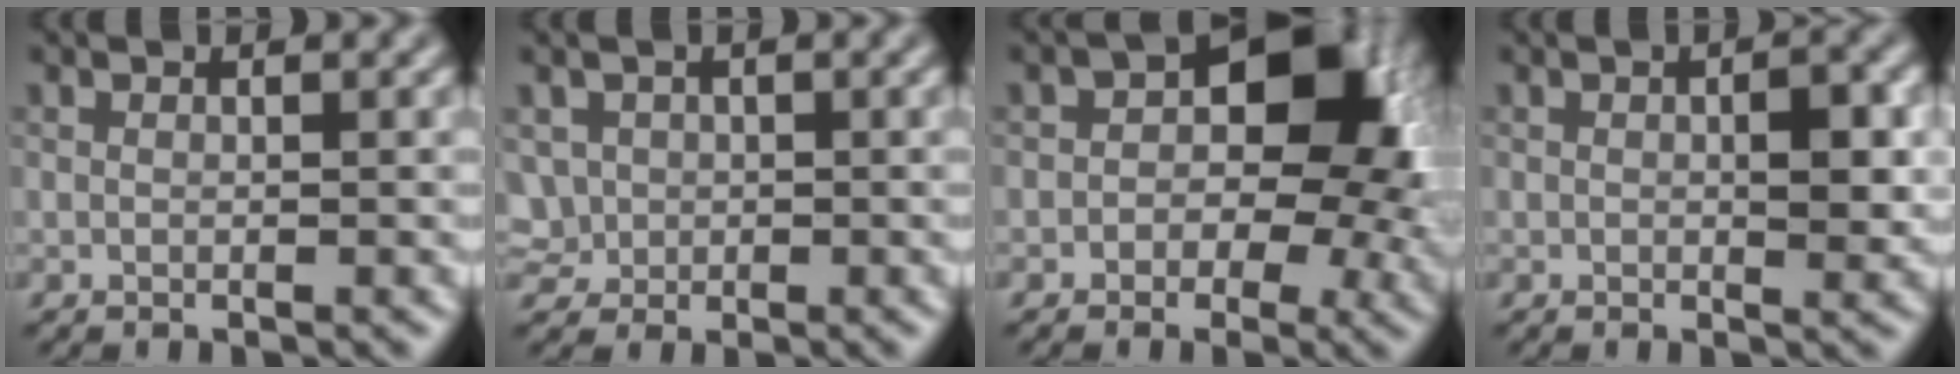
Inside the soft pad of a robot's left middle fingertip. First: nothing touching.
{"total": 1.3, "force": [-0.3, 1.3, 0.0], "torque": [-0.016, 0.003, 0.014]}
{"total": 8.3, "force": [0.5, 5.3, 6.4], "torque": [-0.074, 0.013, 0.009]}
{"total": 2.3, "force": [0.1, 0.4, 2.2], "torque": [-0.043, 0.007, 0.016]}